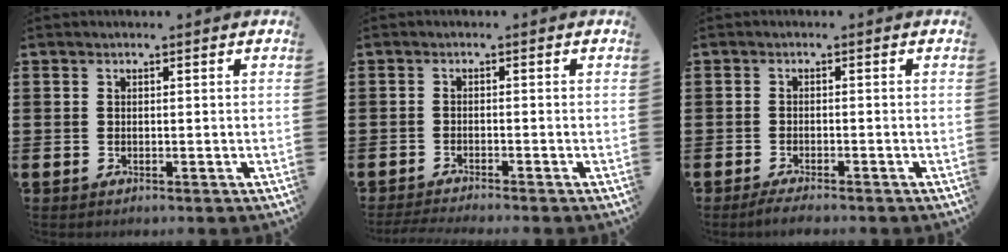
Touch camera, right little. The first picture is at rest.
{"total": 1.4, "force": [-1.3, -0.2, 0.4], "torque": [-0.005, 0.001, -0.025]}
{"total": 1.6, "force": [-1.3, 0.0, 0.8], "torque": [-0.014, 0.001, -0.026]}